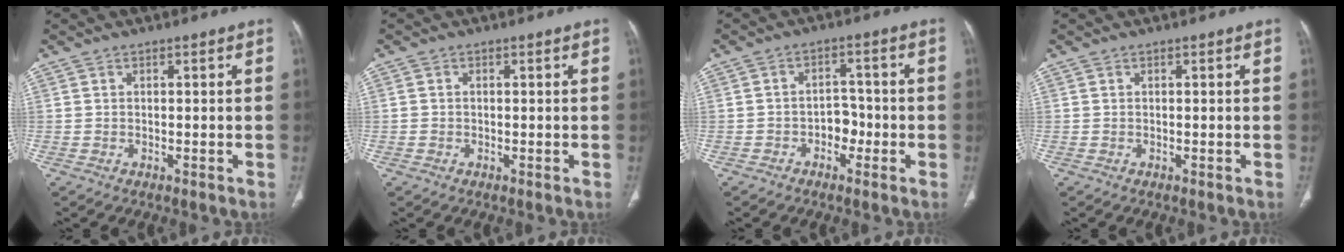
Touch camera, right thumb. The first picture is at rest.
{"total": 0.6, "force": [-0.1, 0.5, 0.1], "torque": [0.000, 0.003, -0.003]}
{"total": 4.1, "force": [-1.7, 3.1, 2.2], "torque": [-0.005, 0.022, -0.033]}
{"total": 0.0}